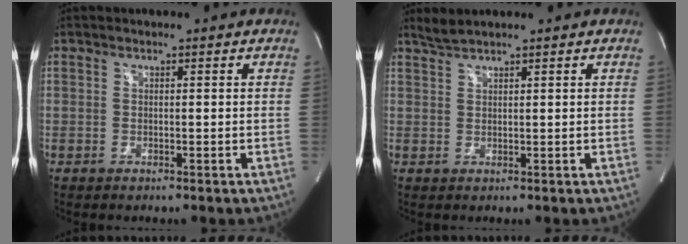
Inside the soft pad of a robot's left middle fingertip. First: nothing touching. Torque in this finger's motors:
{"motor_torque": [0.16, -0.14, -0.05, 0.01]}